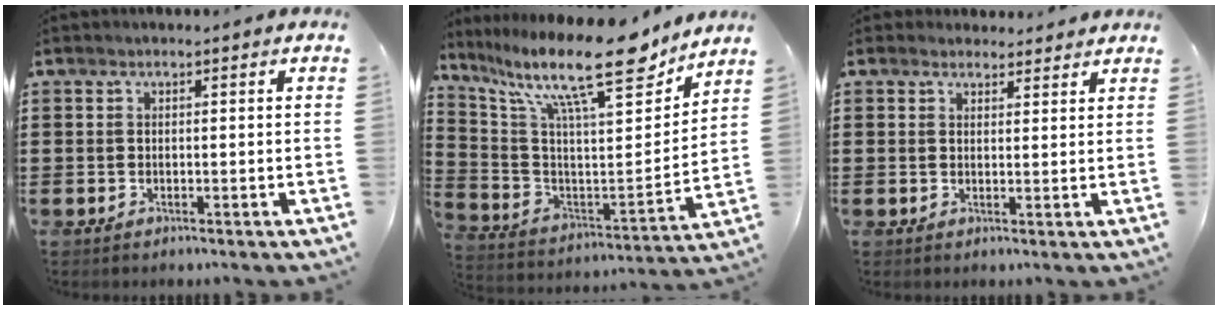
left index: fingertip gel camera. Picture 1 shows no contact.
{"total": 16.3, "force": [12.0, 3.1, 10.5], "torque": [-0.201, -0.083, 0.192]}
{"total": 2.4, "force": [2.2, 0.9, 0.1], "torque": [0.000, -0.002, 0.041]}